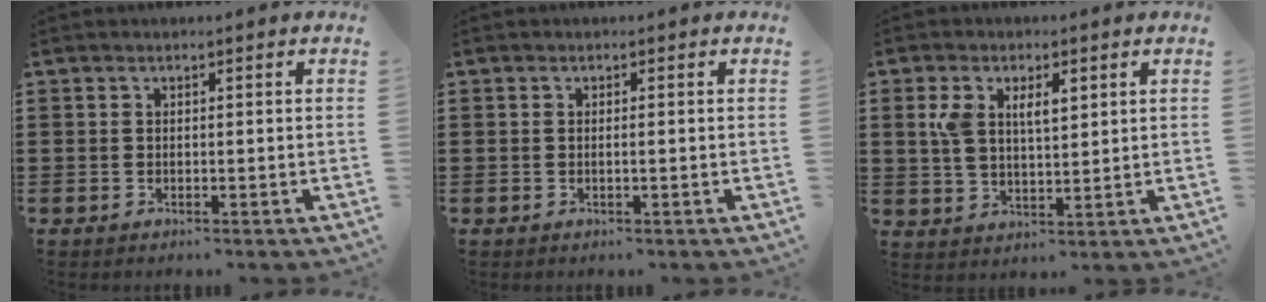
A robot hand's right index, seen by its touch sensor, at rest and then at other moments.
{"total": 0.7, "force": [-0.1, -0.1, 0.6], "torque": [-0.012, -0.004, -0.002]}
{"total": 5.8, "force": [2.1, 2.9, 4.5], "torque": [-0.098, 0.009, 0.037]}